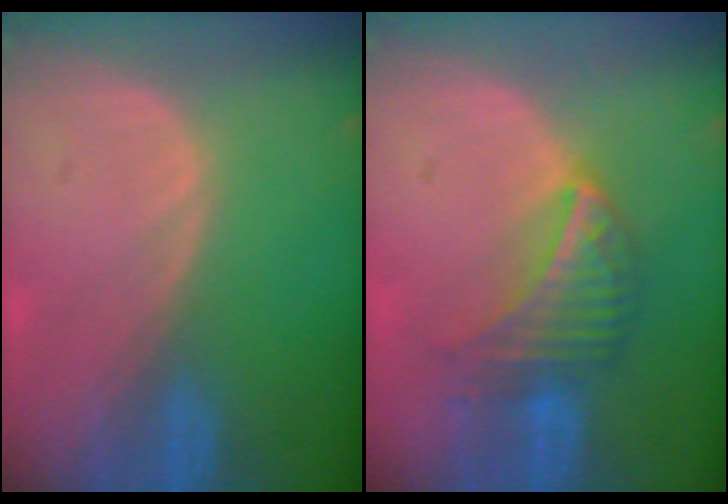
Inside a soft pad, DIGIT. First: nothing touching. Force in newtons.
{"total": 6.4, "press": 6.3, "slide": 1.5}